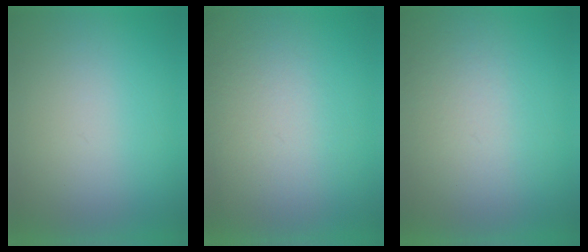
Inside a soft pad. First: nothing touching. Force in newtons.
{"total": 3.6}
{"total": 4.4}